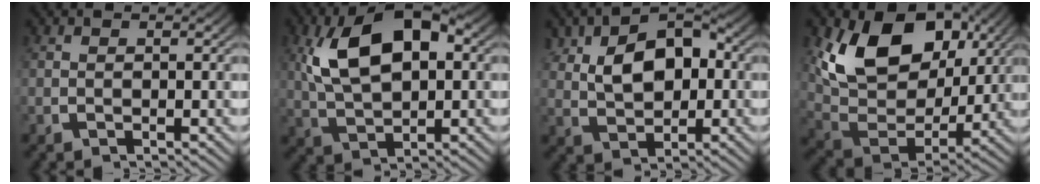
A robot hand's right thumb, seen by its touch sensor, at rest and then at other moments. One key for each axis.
{"total": 9.6, "fx": 1.9, "fy": 5.5, "fz": 7.6, "tx": -0.152, "ty": -0.009, "tz": 0.046}
{"total": 6.8, "fx": 1.0, "fy": 4.4, "fz": 5.0, "tx": -0.092, "ty": -0.020, "tz": 0.037}
{"total": 12.8, "fx": 2.9, "fy": 8.4, "fz": 9.3, "tx": -0.195, "ty": -0.027, "tz": 0.059}